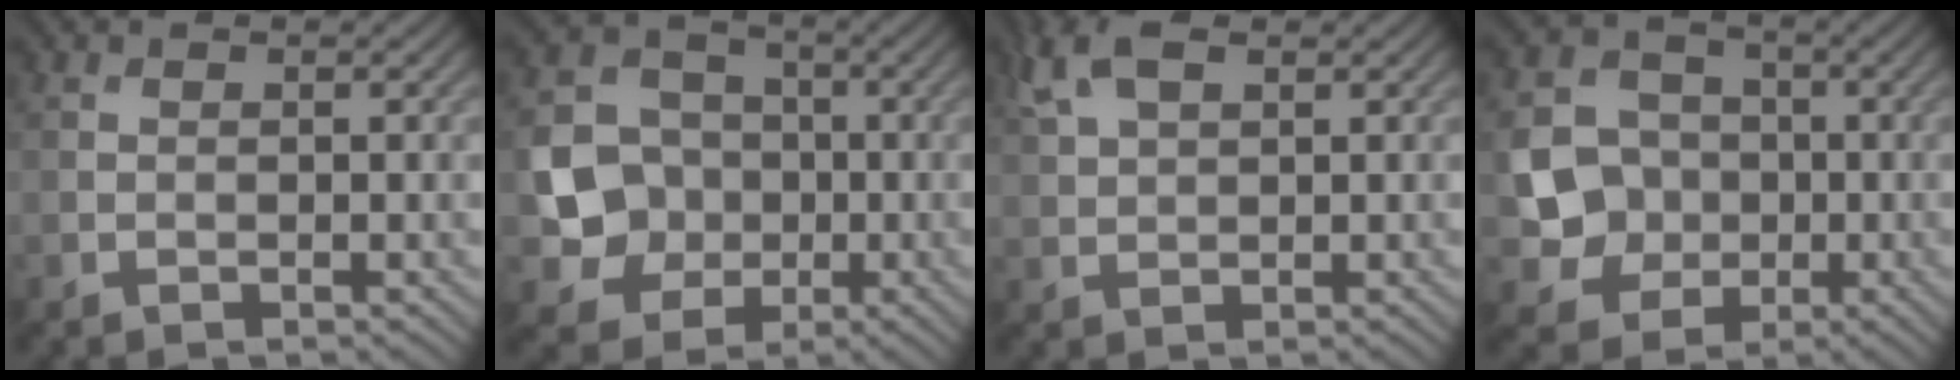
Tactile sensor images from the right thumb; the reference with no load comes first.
{"total": 8.3, "force": [-1.5, 7.4, 3.5], "torque": [-0.088, -0.006, -0.038]}
{"total": 5.2, "force": [2.8, 2.4, 3.7], "torque": [-0.097, 0.016, 0.054]}
{"total": 7.3, "force": [-1.1, 6.6, 3.0], "torque": [-0.077, -0.004, -0.033]}